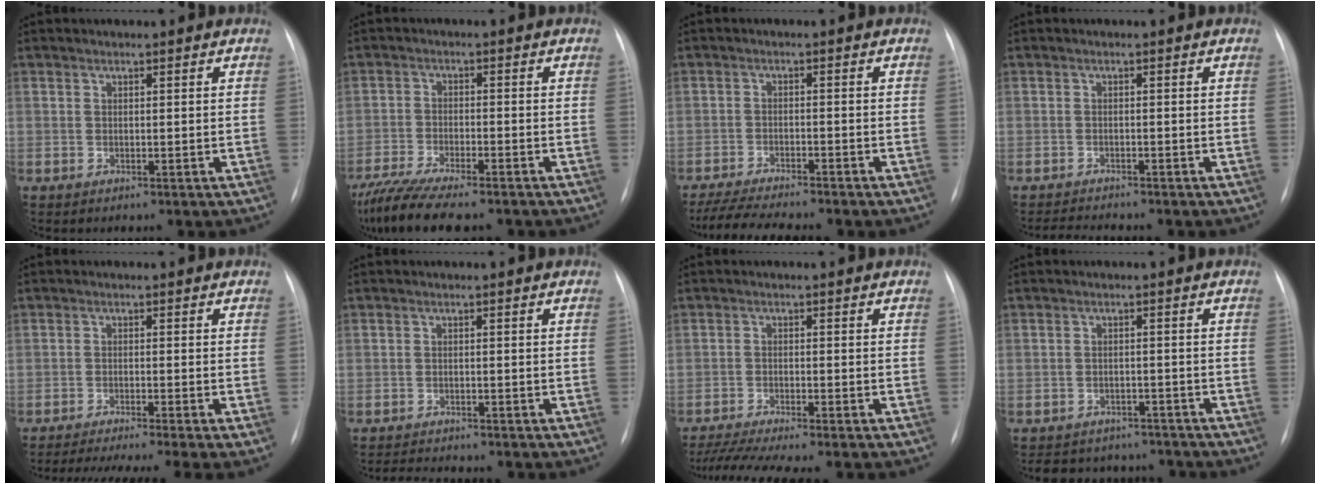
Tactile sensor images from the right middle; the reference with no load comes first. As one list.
[{"total": 12.2, "force": [-10.3, 1.7, 6.4], "torque": [-0.115, -0.020, -0.164]}, {"total": 9.2, "force": [-8.2, 0.2, 4.1], "torque": [-0.069, -0.018, -0.130]}, {"total": 3.0, "force": [-3.0, -0.3, 0.6], "torque": [-0.014, -0.014, -0.047]}, {"total": 12.4, "force": [-10.0, -0.3, 7.3], "torque": [-0.108, -0.022, -0.150]}, {"total": 3.6, "force": [-3.5, 0.0, 0.8], "torque": [-0.016, -0.012, -0.054]}, {"total": 8.9, "force": [-7.7, -0.8, 4.5], "torque": [-0.068, -0.019, -0.122]}, {"total": 9.7, "force": [-8.7, 4.1, 1.4], "torque": [-0.020, 0.018, -0.106]}]